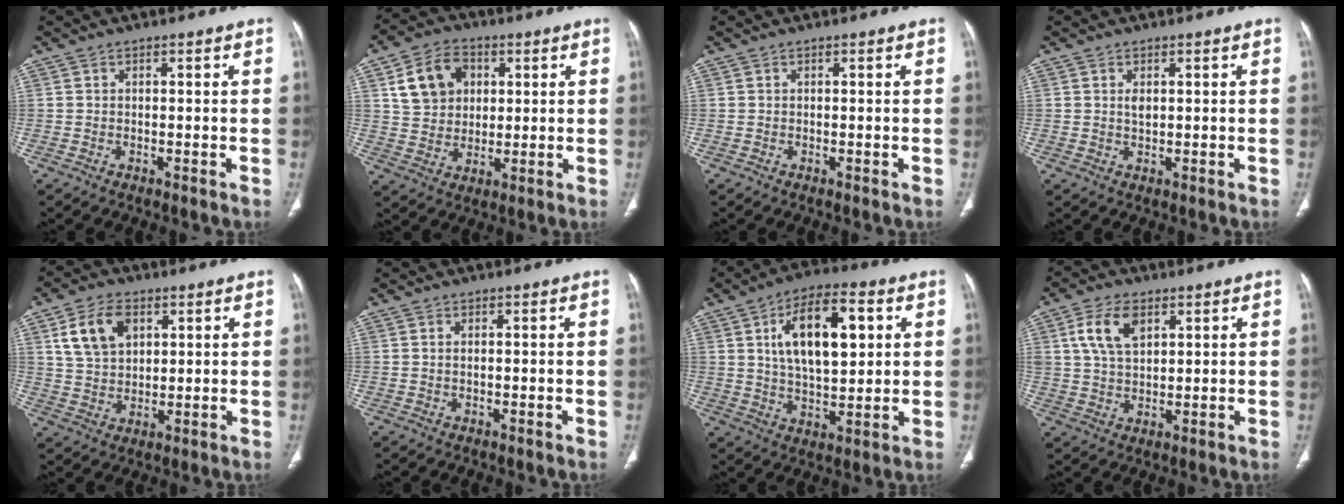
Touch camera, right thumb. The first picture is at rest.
{"total": 11.1, "force": [3.6, 8.8, 5.8], "torque": [-0.074, 0.000, 0.066]}
{"total": 0.0}
{"total": 1.7, "force": [0.5, 0.9, 1.3], "torque": [-0.020, -0.003, 0.010]}
{"total": 9.6, "force": [3.9, 6.4, 6.0], "torque": [-0.094, -0.008, 0.077]}
{"total": 0.6, "force": [0.1, 0.3, 0.5], "torque": [-0.013, 0.002, 0.003]}
{"total": 15.8, "force": [4.4, 7.5, 13.1], "torque": [-0.192, -0.002, 0.074]}
{"total": 8.3, "force": [3.4, 4.9, 5.8], "torque": [-0.104, -0.008, 0.067]}